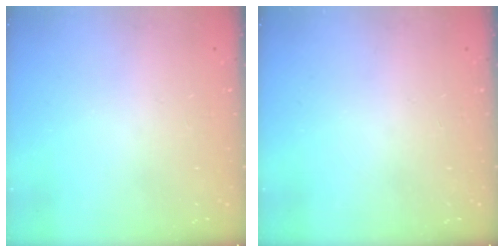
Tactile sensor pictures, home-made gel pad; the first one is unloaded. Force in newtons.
{"total": 0.0}